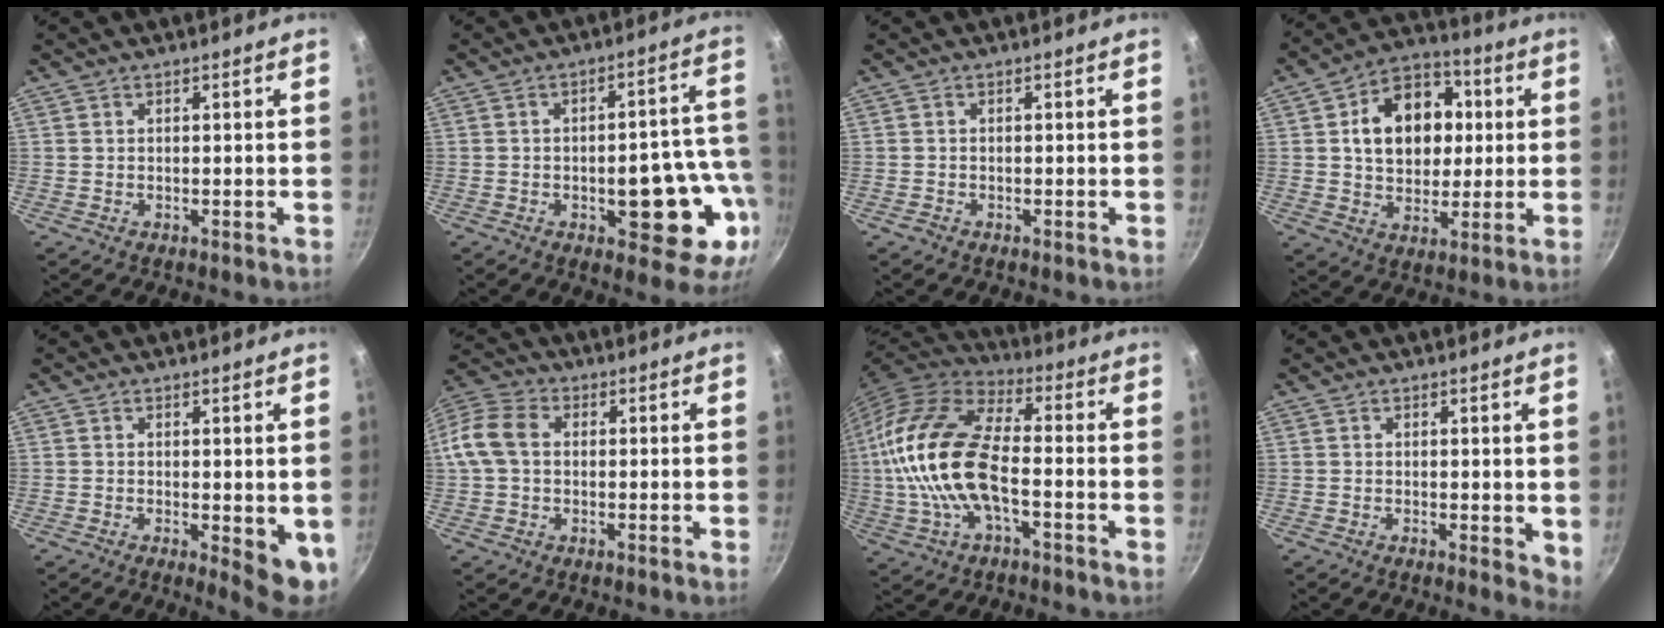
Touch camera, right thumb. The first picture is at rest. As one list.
[{"total": 17.5, "force": [-4.4, 6.7, 15.6], "torque": [-0.170, 0.021, -0.053]}, {"total": 0.9, "force": [-0.6, 0.6, 0.2], "torque": [-0.008, 0.005, -0.012]}, {"total": 16.1, "force": [2.7, 12.0, 10.3], "torque": [-0.120, 0.017, 0.036]}, {"total": 6.4, "force": [-0.5, 2.4, 5.9], "torque": [-0.067, -0.010, -0.001]}, {"total": 9.4, "force": [0.6, 6.9, 6.4], "torque": [-0.122, 0.025, -0.005]}, {"total": 19.3, "force": [-2.1, 9.2, 16.8], "torque": [-0.321, 0.031, -0.052]}, {"total": 3.4, "force": [0.5, 1.7, 2.9], "torque": [-0.033, -0.006, 0.007]}]